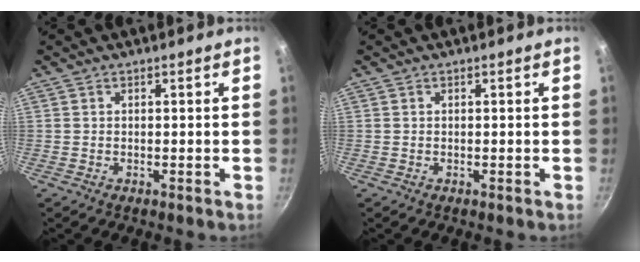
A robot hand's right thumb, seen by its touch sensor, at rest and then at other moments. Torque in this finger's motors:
{"motor_torque": [-0.54, 0.40, 0.01, 0.01, -0.02]}